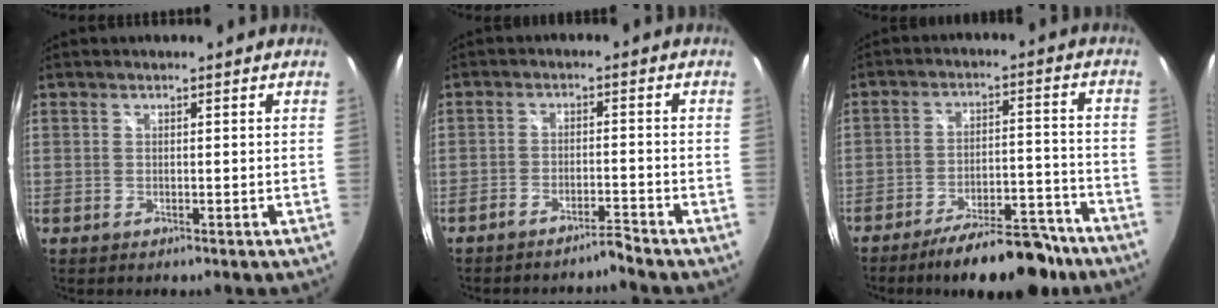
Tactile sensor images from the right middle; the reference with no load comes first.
{"total": 3.2, "force": [-3.2, -0.1, 0.7], "torque": [-0.030, 0.001, -0.058]}
{"total": 15.2, "force": [-12.5, 4.2, 7.5], "torque": [-0.120, 0.005, -0.175]}